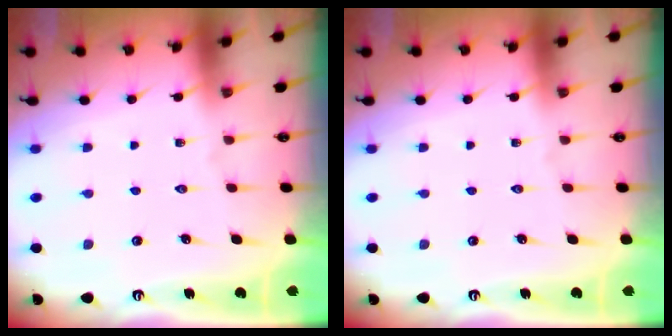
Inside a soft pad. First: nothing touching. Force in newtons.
{"total": 0.0}